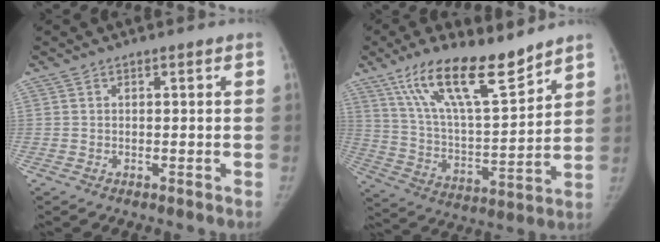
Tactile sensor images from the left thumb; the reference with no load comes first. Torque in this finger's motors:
{"motor_torque": [0.26, 0.19, 1.51, -1.27, 0.21]}